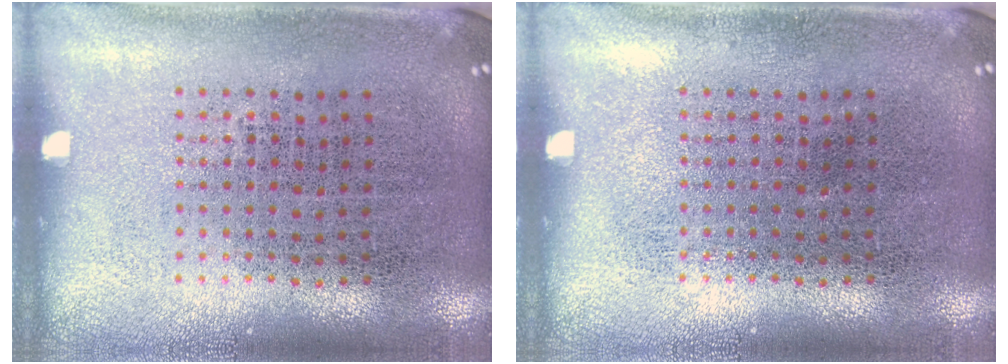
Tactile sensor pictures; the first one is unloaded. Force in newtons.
{"total": 0.0}